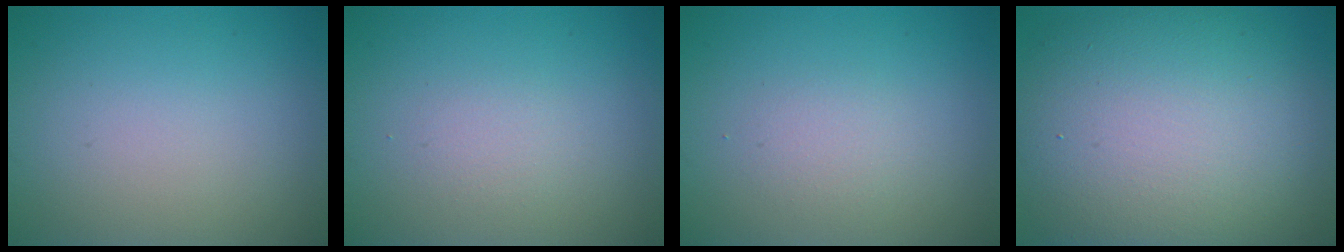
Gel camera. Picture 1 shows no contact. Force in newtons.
{"total": 1.2, "press": 1.2, "slide": 0.1}
{"total": 1.4, "press": 1.3, "slide": 0.1}
{"total": 13.4, "press": 13.4, "slide": 0.5}